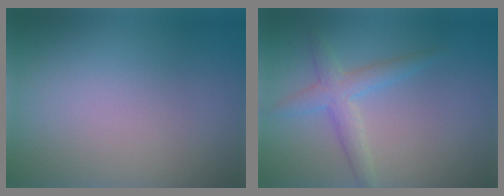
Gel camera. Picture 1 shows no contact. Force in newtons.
{"total": 2.6, "press": 2.6, "slide": 0.0}